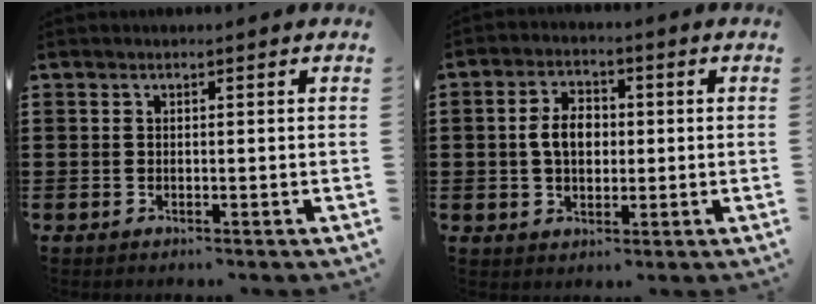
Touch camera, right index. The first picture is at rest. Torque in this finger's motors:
{"motor_torque": [1.00, 0.05, 0.55, 0.14]}